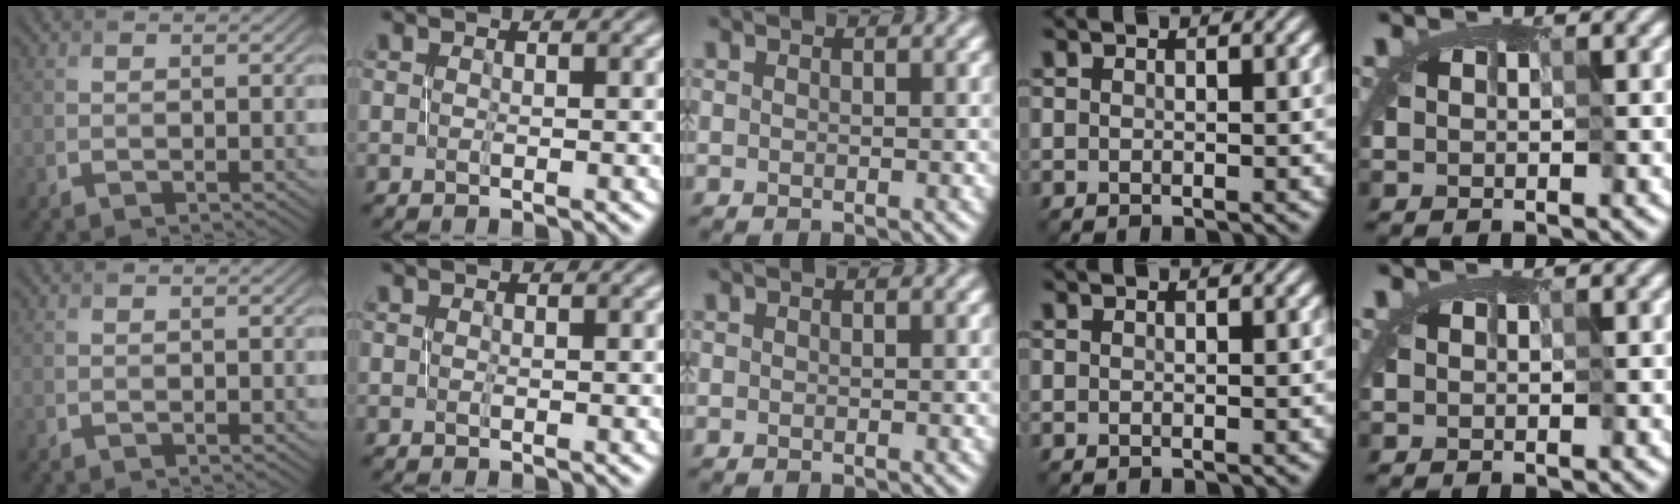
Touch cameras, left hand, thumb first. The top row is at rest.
{}